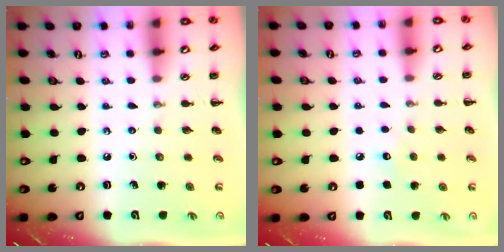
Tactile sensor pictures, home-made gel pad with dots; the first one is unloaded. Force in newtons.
{"total": 5.1, "press": 5.0, "slide": 1.1}